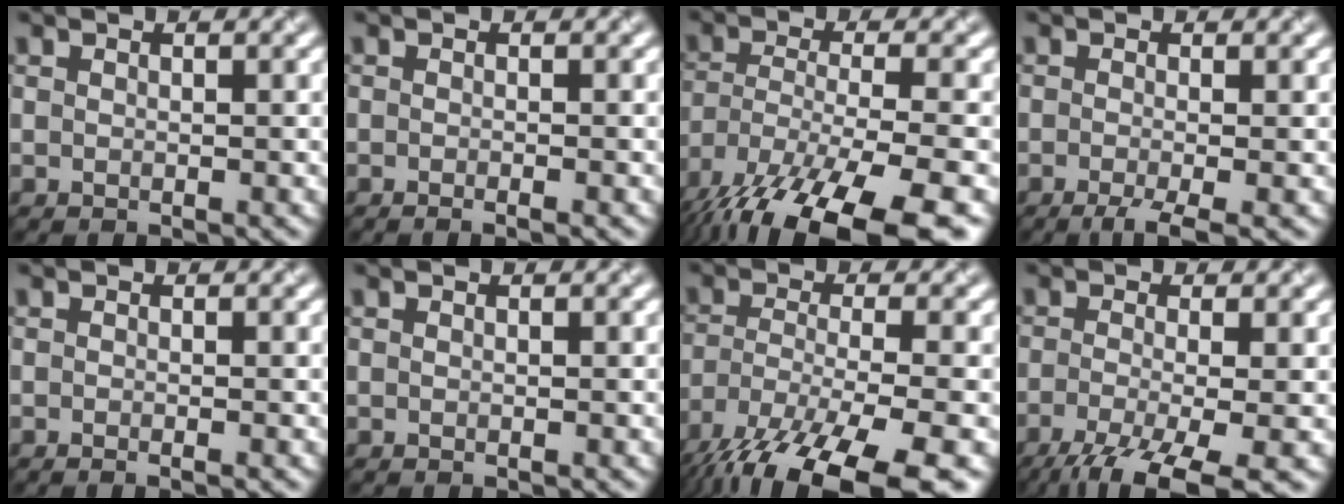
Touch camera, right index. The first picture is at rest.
{"total": 1.0, "force": [-0.5, 0.3, 0.9], "torque": [-0.007, -0.005, -0.011]}
{"total": 14.7, "force": [-10.3, 4.7, 9.4], "torque": [-0.198, -0.055, -0.153]}
{"total": 3.1, "force": [-1.7, 0.6, 2.6], "torque": [-0.042, -0.006, -0.036]}
{"total": 0.7, "force": [-0.4, 0.2, 0.6], "torque": [-0.006, -0.005, -0.008]}
{"total": 0.0}
{"total": 13.3, "force": [-9.4, 3.8, 8.6], "torque": [-0.175, -0.035, -0.151]}
{"total": 8.4, "force": [-4.7, 2.3, 6.6], "torque": [-0.114, -0.024, -0.079]}